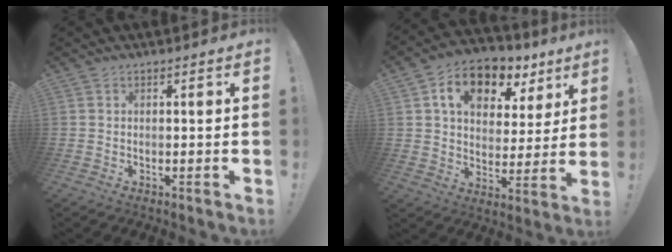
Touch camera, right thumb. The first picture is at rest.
{"total": 13.3, "force": [6.9, 8.5, 7.4], "torque": [-0.119, -0.027, 0.127]}